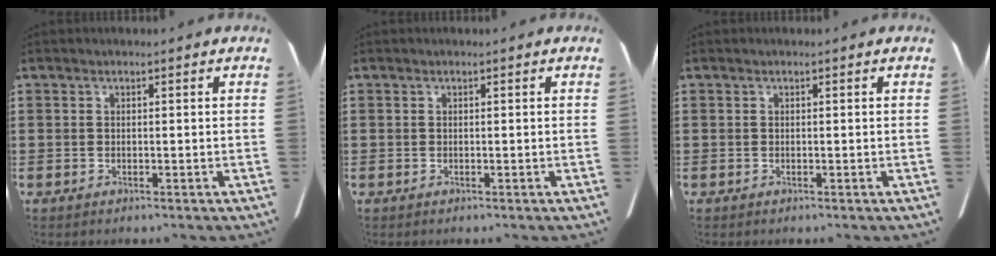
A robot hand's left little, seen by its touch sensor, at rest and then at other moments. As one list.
[{"total": 0.0}, {"total": 0.0}]